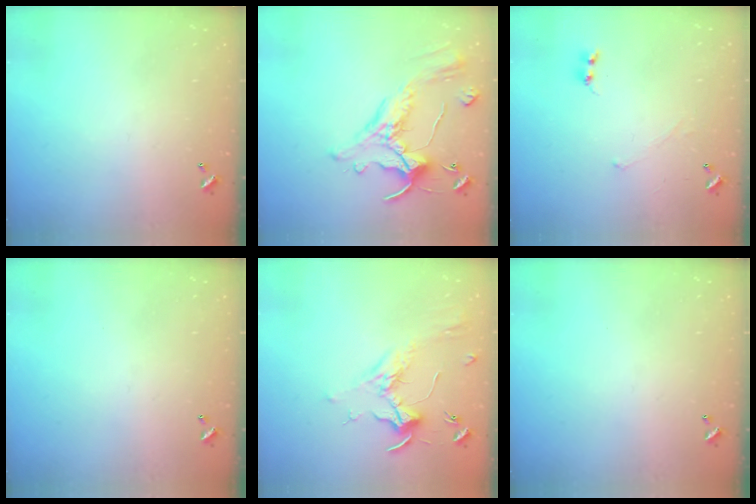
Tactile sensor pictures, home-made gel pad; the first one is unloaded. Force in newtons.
{"total": 2.5, "press": 2.2, "slide": 1.2}
{"total": 0.7, "press": 0.4, "slide": 0.5}
{"total": 0.0}
{"total": 1.8, "press": 1.6, "slide": 0.8}
{"total": 0.0}